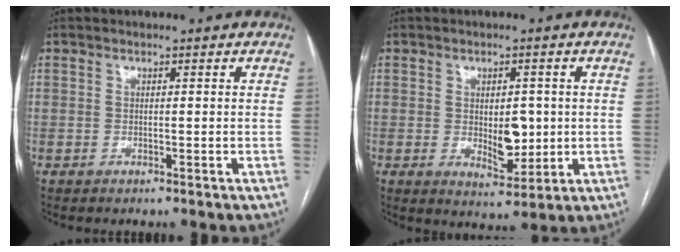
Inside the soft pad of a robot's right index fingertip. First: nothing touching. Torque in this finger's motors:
{"motor_torque": [0.76, 0.33, 0.39, 0.08]}